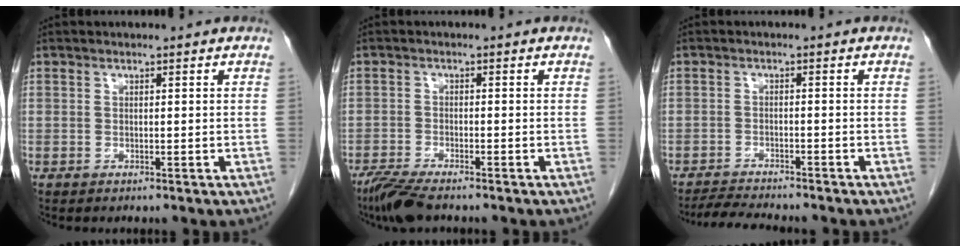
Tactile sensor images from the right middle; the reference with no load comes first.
{"total": 5.0, "force": [-4.1, 0.6, 2.9], "torque": [-0.060, -0.016, -0.076]}
{"total": 5.7, "force": [-5.4, 0.2, 1.8], "torque": [-0.031, -0.015, -0.088]}